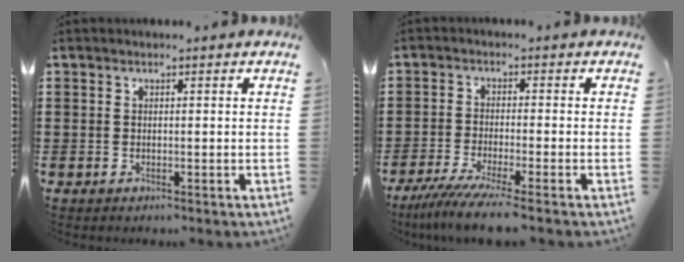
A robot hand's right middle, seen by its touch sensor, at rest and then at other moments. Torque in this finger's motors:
{"motor_torque": [1.37, -0.19, 0.21, 0.18]}